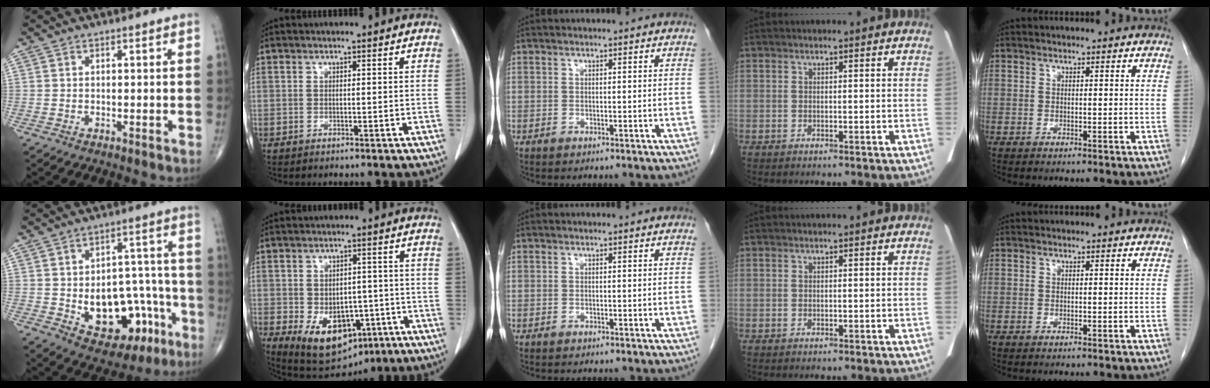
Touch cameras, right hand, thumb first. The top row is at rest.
{"thumb": {"total": 17.5, "force": [-5.8, 11.0, 12.3], "torque": [-0.127, 0.048, -0.065]}, "index": {"total": 11.4, "force": [-4.7, 7.3, 7.5], "torque": [-0.112, 0.000, -0.057]}}